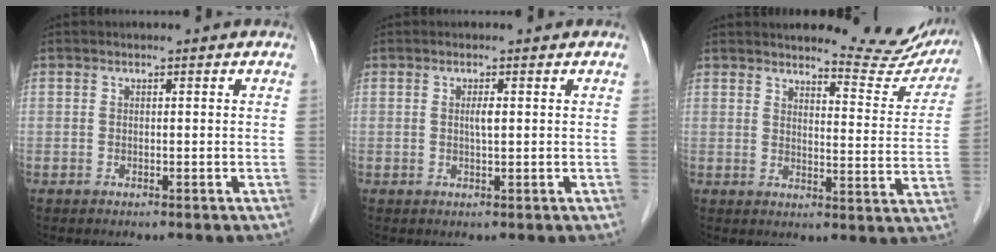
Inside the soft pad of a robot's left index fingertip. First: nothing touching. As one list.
[{"total": 1.3, "force": [-0.1, 0.1, 1.3], "torque": [-0.026, -0.004, -0.004]}, {"total": 12.2, "force": [11.8, 1.5, 2.8], "torque": [-0.024, -0.064, 0.120]}]